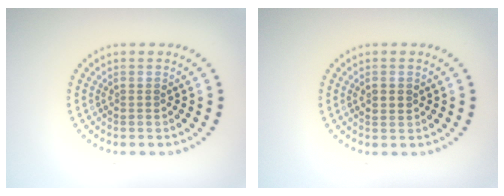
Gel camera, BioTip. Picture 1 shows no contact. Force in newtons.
{"total": 1.5, "press": 1.5, "slide": 0.1}